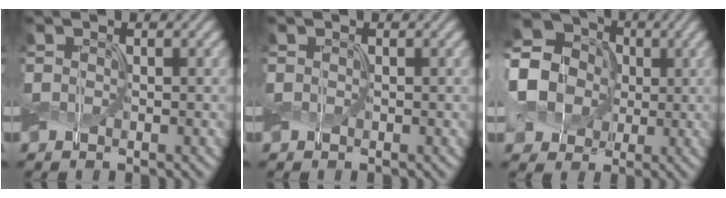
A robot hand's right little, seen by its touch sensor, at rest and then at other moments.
{"total": 0.0}
{"total": 19.4, "force": [1.8, 17.8, 7.5], "torque": [-0.210, 0.024, -0.016]}